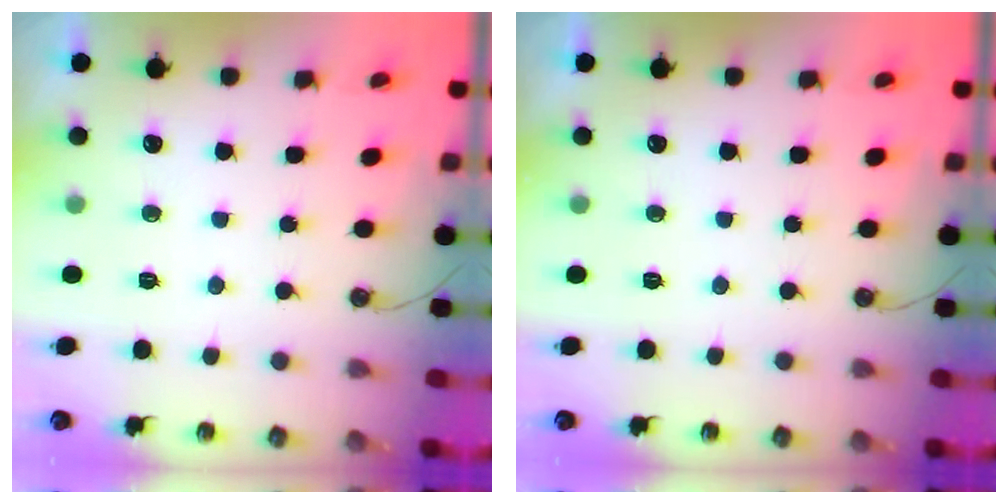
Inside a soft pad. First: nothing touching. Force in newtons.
{"total": 0.0}